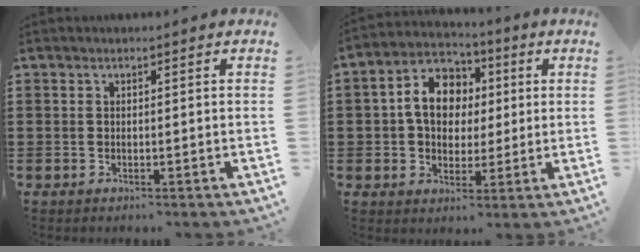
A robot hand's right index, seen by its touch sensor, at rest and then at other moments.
{"total": 8.9, "force": [1.1, 6.8, 5.7], "torque": [-0.120, 0.017, 0.016]}